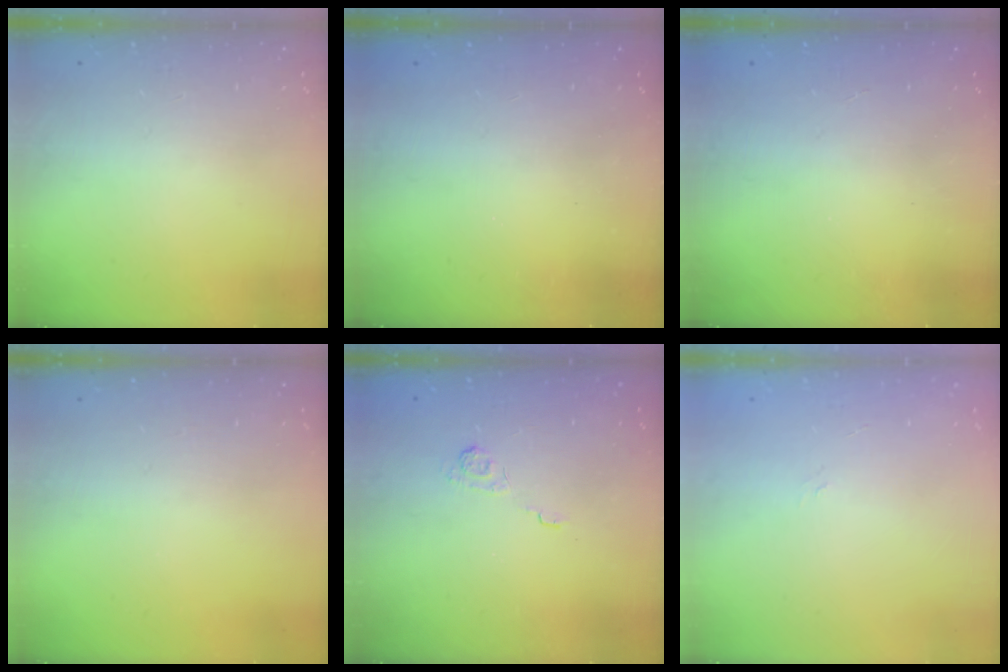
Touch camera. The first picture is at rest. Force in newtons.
{"total": 2.5, "press": 2.4, "slide": 0.8}
{"total": 2.5, "press": 2.4, "slide": 0.8}
{"total": 0.0}
{"total": 1.9, "press": 1.3, "slide": 1.3}
{"total": 2.2, "press": 2.0, "slide": 1.1}